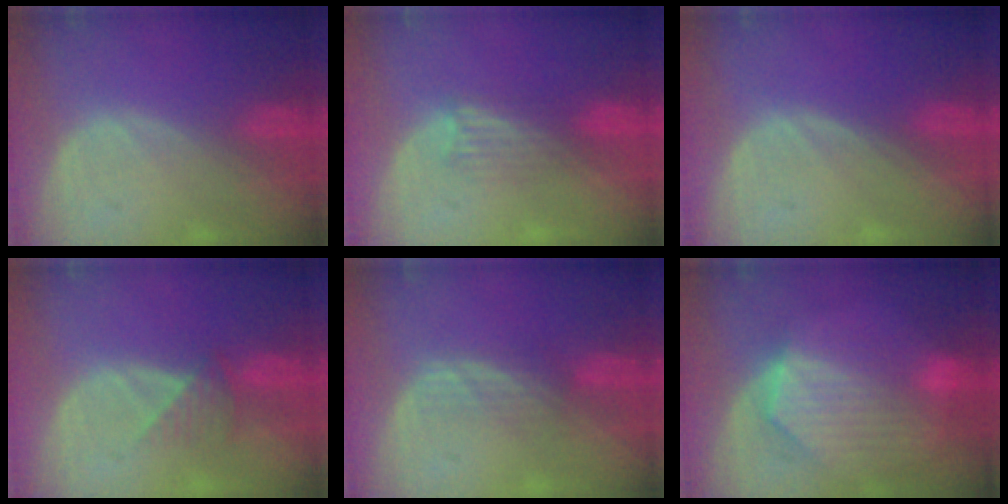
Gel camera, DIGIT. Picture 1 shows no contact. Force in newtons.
{"total": 3.1, "press": 2.8, "slide": 1.2}
{"total": 0.0}
{"total": 3.1, "press": 2.8, "slide": 1.4}
{"total": 2.8, "press": 2.5, "slide": 1.2}
{"total": 9.8, "press": 8.7, "slide": 4.5}